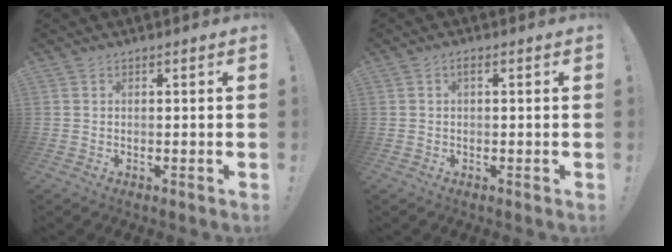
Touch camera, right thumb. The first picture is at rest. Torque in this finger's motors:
{"motor_torque": [0.38, 0.21, 0.28, 0.13, -0.06]}